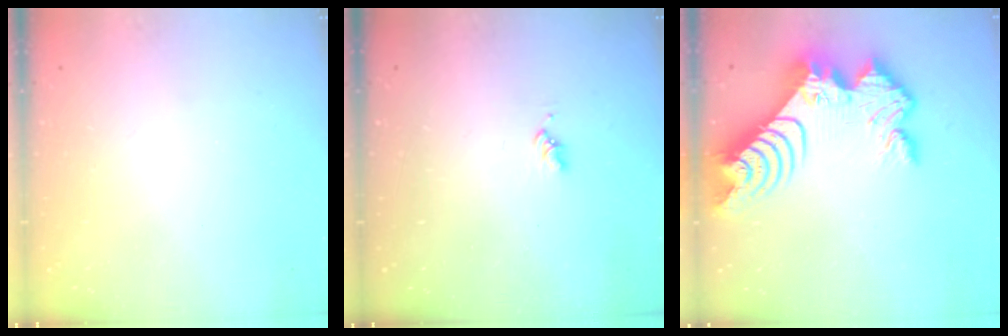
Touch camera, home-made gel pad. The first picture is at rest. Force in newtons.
{"total": 1.6, "press": 1.6, "slide": 0.3}
{"total": 17.2, "press": 17.2, "slide": 1.2}